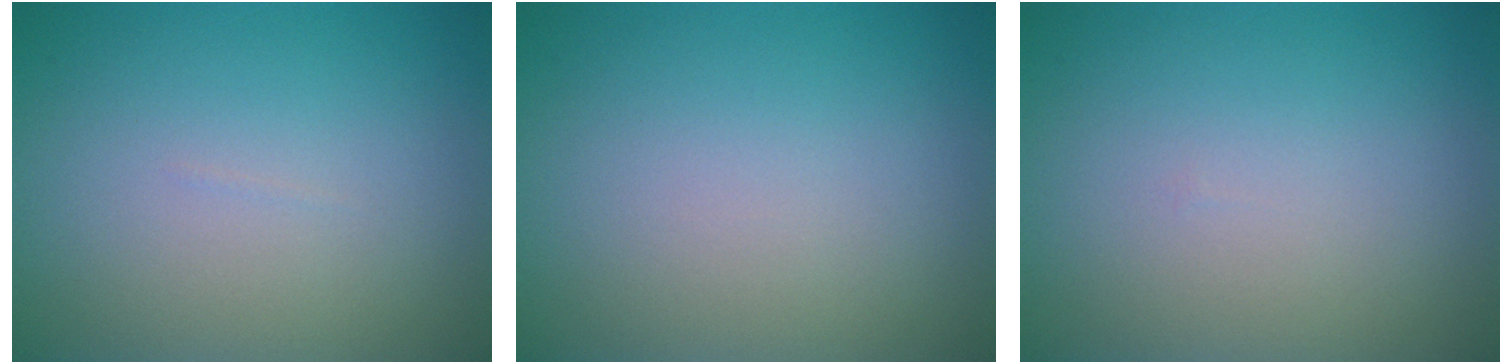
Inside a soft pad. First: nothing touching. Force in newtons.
{"total": 0.0}
{"total": 0.0}